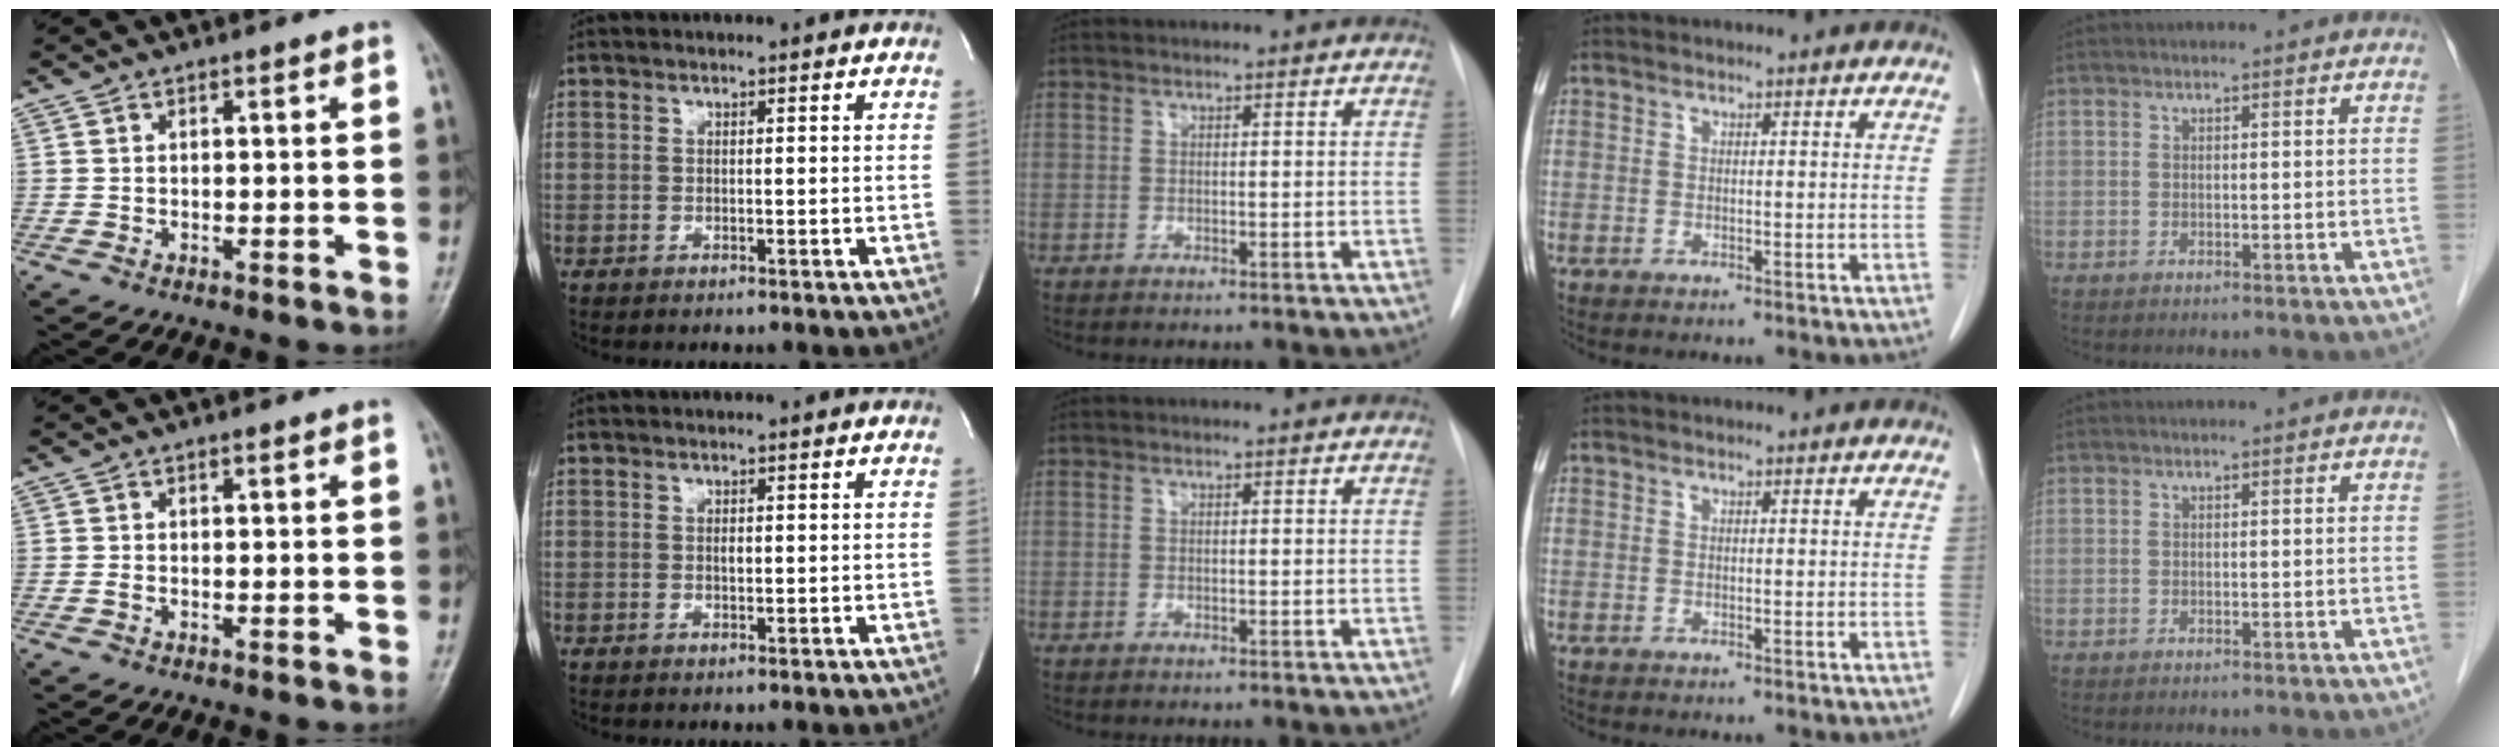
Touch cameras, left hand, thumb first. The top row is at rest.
{"thumb": {"total": 0.6, "force": [0.1, 0.3, 0.5], "torque": [-0.010, 0.001, 0.003]}, "index": {"total": 0.7, "force": [-0.2, 0.3, 0.6], "torque": [-0.012, -0.005, -0.004]}}